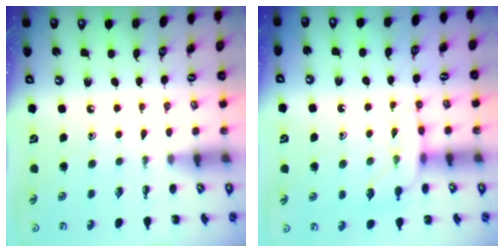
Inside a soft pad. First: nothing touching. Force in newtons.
{"total": 7.7, "press": 7.7, "slide": 0.8}